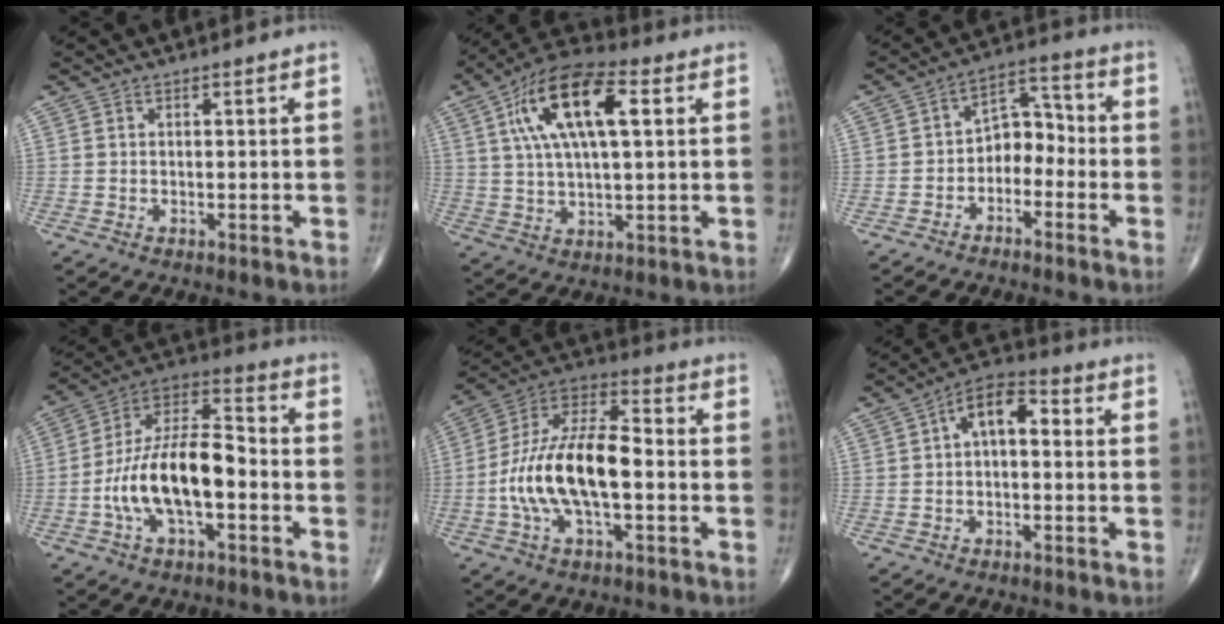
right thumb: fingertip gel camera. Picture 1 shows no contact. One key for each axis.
{"total": 16.5, "fx": 4.8, "fy": 6.7, "fz": 14.3, "tx": -0.260, "ty": 0.017, "tz": 0.078}
{"total": 7.1, "fx": -2.9, "fy": 4.9, "fz": 4.2, "tx": -0.040, "ty": 0.049, "tz": -0.061}
{"total": 17.1, "fx": -4.0, "fy": 7.9, "fz": 14.7, "tx": -0.267, "ty": 0.047, "tz": -0.076}
{"total": 17.6, "fx": -2.8, "fy": 7.9, "fz": 15.4, "tx": -0.298, "ty": 0.041, "tz": -0.055}
{"total": 7.5, "fx": 0.6, "fy": 4.2, "fz": 6.3, "tx": -0.089, "ty": 0.031, "tz": -0.004}